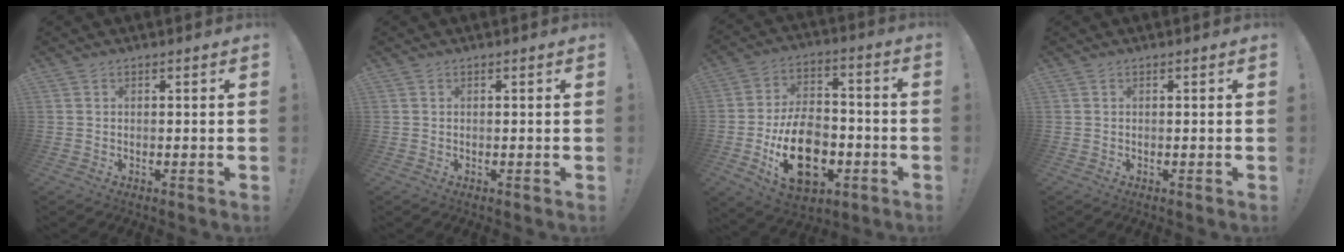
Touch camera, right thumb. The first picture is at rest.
{"total": 0.0}
{"total": 20.6, "force": [-6.5, 13.5, 14.1], "torque": [-0.224, 0.038, -0.097]}
{"total": 0.0}